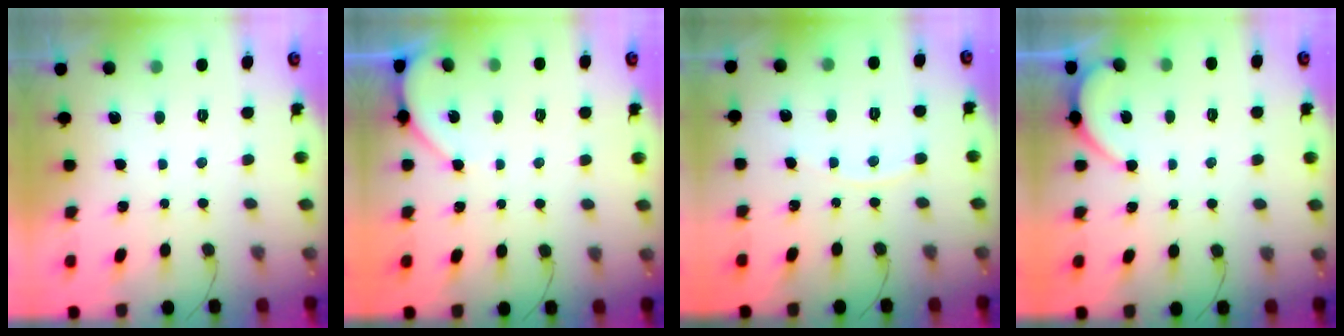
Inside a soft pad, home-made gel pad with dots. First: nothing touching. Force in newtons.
{"total": 4.1, "press": 4.1, "slide": 0.2}
{"total": 2.8, "press": 2.8, "slide": 0.4}
{"total": 2.8, "press": 2.8, "slide": 0.3}